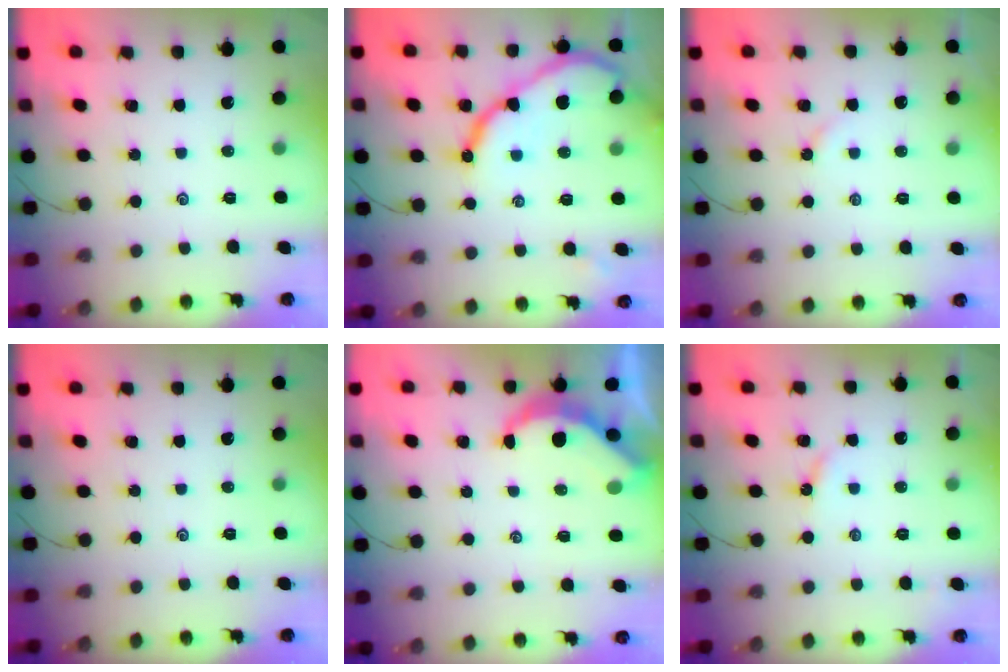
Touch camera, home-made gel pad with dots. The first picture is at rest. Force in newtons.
{"total": 12.6, "press": 12.6, "slide": 1.2}
{"total": 2.2, "press": 2.2, "slide": 0.4}
{"total": 0.0}
{"total": 5.5, "press": 5.5, "slide": 0.4}
{"total": 2.9, "press": 2.9, "slide": 0.3}